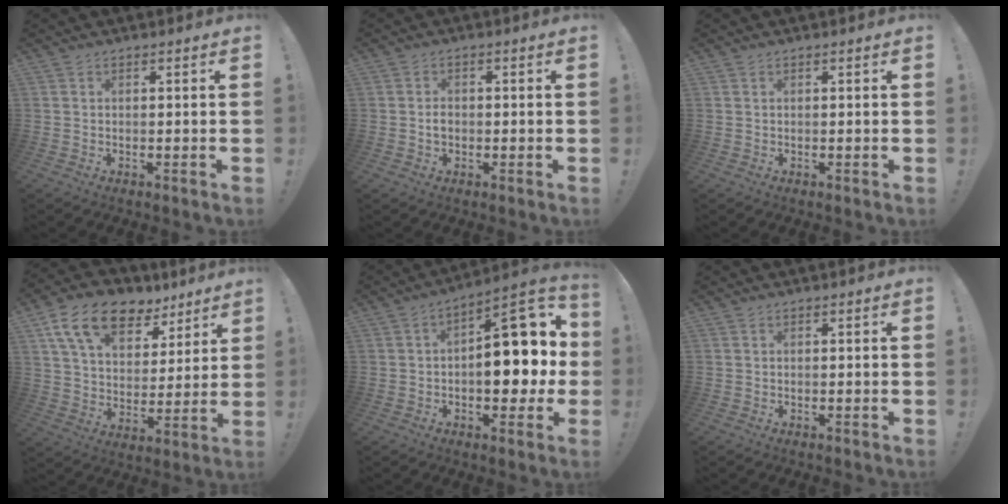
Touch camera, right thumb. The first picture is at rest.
{"total": 2.0, "force": [-0.6, 1.4, 1.3], "torque": [-0.014, 0.002, -0.012]}
{"total": 0.0}
{"total": 17.1, "force": [10.2, 10.3, 9.1], "torque": [-0.156, -0.050, 0.186]}
{"total": 18.4, "force": [0.4, 9.9, 15.6], "torque": [-0.197, 0.004, 0.013]}
{"total": 0.0}